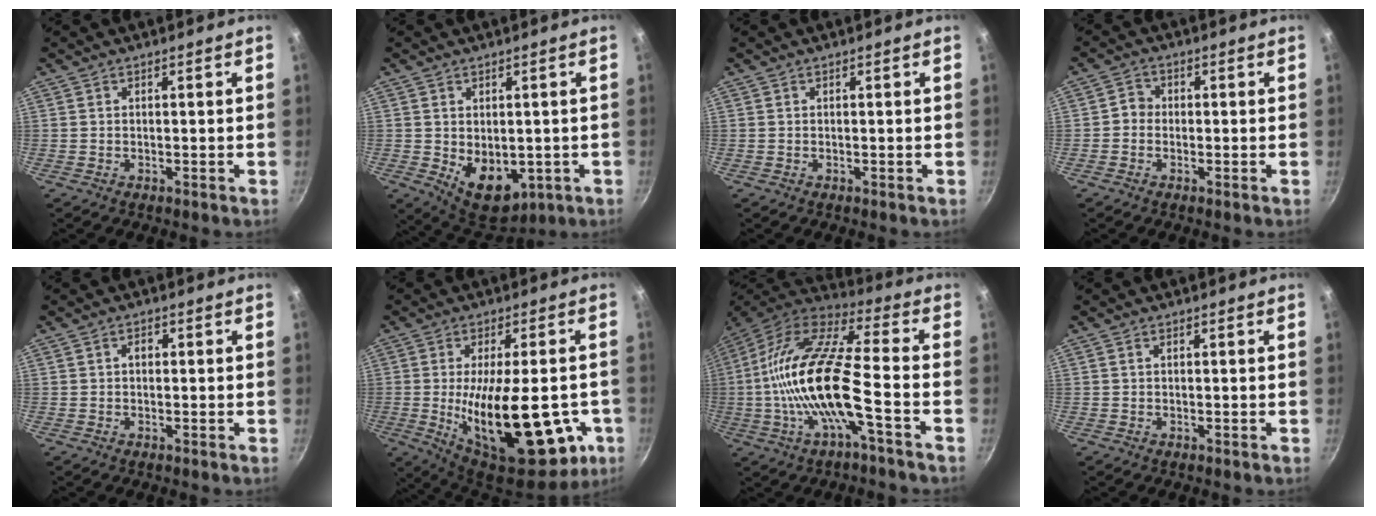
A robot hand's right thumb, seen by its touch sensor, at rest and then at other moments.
{"total": 10.0, "force": [-1.6, 6.9, 7.1], "torque": [-0.079, -0.015, 0.000]}
{"total": 0.0}
{"total": 2.5, "force": [-0.7, 2.2, 0.9], "torque": [-0.002, 0.013, -0.021]}
{"total": 1.6, "force": [0.1, 1.2, 1.0], "torque": [-0.013, 0.007, -0.001]}
{"total": 26.8, "force": [-5.8, 11.4, 23.6], "torque": [-0.333, -0.012, -0.065]}
{"total": 20.1, "force": [-4.3, 5.7, 18.8], "torque": [-0.359, 0.039, -0.097]}
{"total": 0.6, "force": [0.1, 0.4, 0.4], "torque": [-0.007, 0.004, 0.002]}